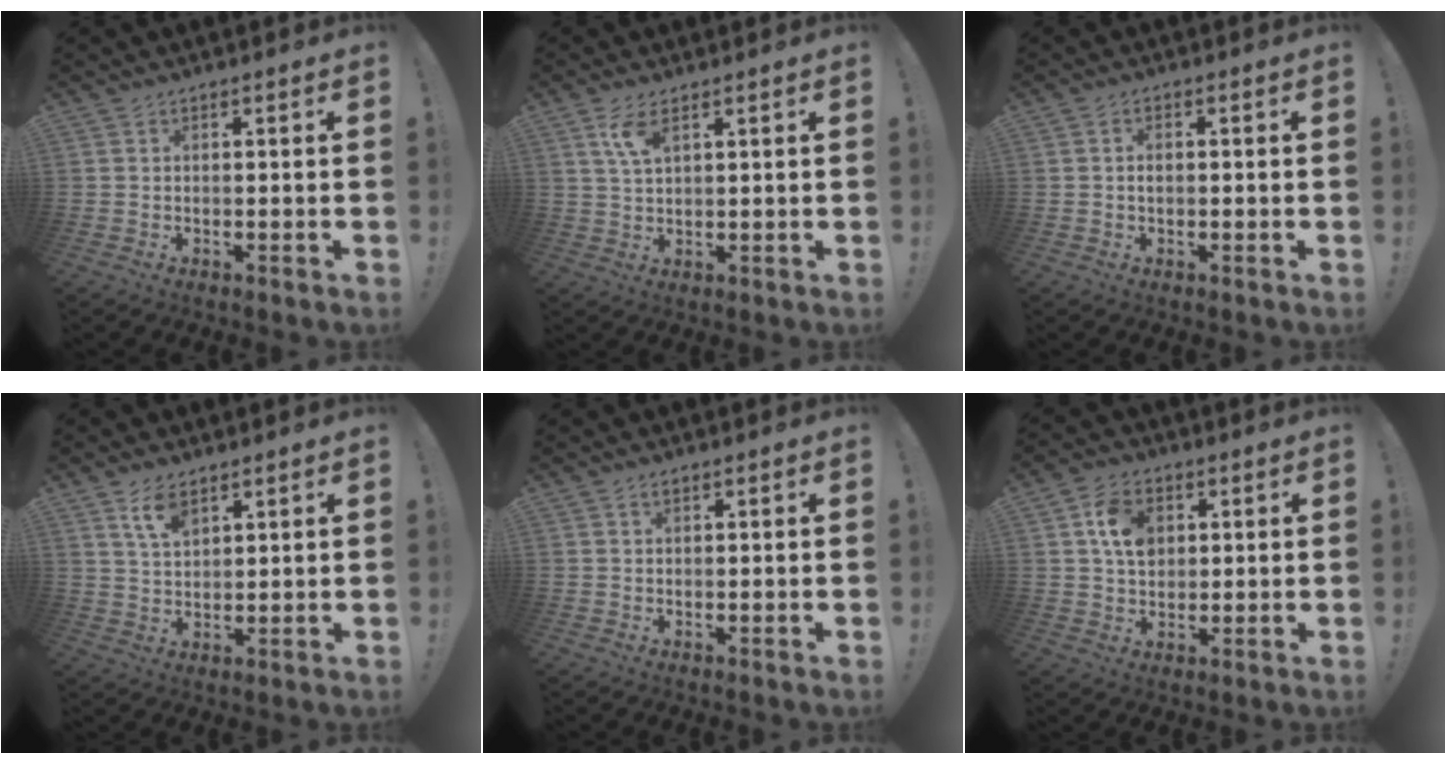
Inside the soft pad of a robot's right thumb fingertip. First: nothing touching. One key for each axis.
{"total": 5.5, "fx": 2.8, "fy": 2.0, "fz": 4.3, "tx": -0.081, "ty": -0.002, "tz": 0.048}
{"total": 1.3, "fx": -0.1, "fy": 0.6, "fz": 1.1, "tx": -0.023, "ty": 0.003, "tz": -0.003}
{"total": 6.8, "fx": 4.3, "fy": 3.0, "fz": 4.2, "tx": -0.076, "ty": -0.016, "tz": 0.077}
{"total": 1.2, "fx": 0.8, "fy": 0.5, "fz": 0.7, "tx": -0.009, "ty": -0.001, "tz": 0.014}
{"total": 9.6, "fx": 3.0, "fy": 7.2, "fz": 5.7, "tx": -0.094, "ty": 0.009, "tz": 0.059}